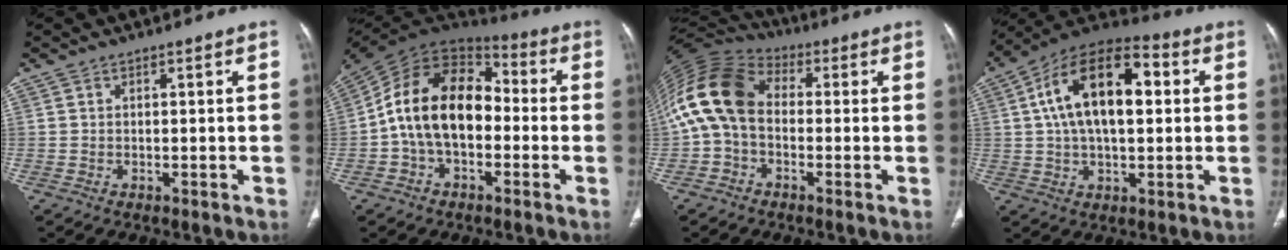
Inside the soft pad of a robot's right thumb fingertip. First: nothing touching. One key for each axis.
{"total": 17.1, "fx": -1.7, "fy": 11.0, "fz": 13.0, "tx": -0.210, "ty": 0.048, "tz": -0.038}
{"total": 14.8, "fx": -0.3, "fy": 10.1, "fz": 10.8, "tx": -0.217, "ty": 0.037, "tz": -0.018}
{"total": 18.6, "fx": 3.4, "fy": 9.7, "fz": 15.5, "tx": -0.254, "ty": 0.027, "tz": 0.047}